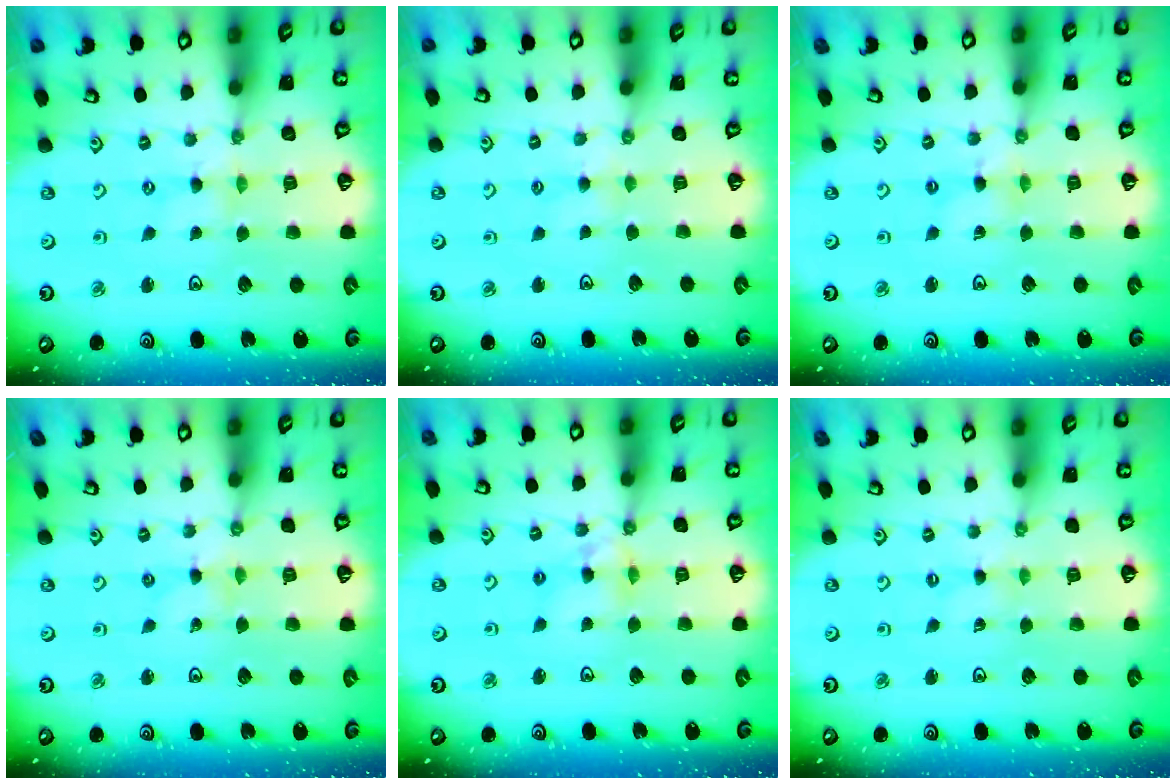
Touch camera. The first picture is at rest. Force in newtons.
{"total": 2.8, "press": 2.8, "slide": 0.4}
{"total": 2.0, "press": 1.9, "slide": 0.3}
{"total": 0.0}
{"total": 7.1, "press": 7.0, "slide": 0.7}
{"total": 0.0}